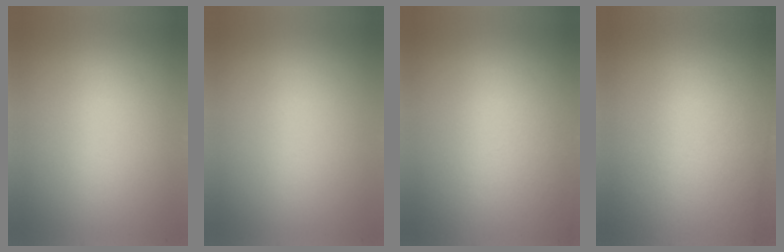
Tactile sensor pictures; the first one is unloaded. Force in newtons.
{"total": 0.0}
{"total": 2.5}
{"total": 2.6}